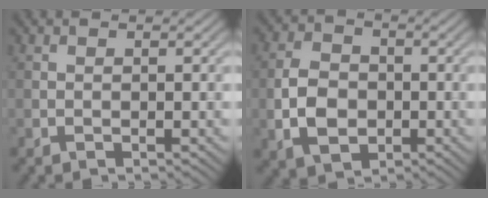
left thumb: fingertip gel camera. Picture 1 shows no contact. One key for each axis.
{"total": 5.7, "fx": -1.3, "fy": 4.2, "fz": 3.7, "tx": -0.082, "ty": -0.002, "tz": -0.028}